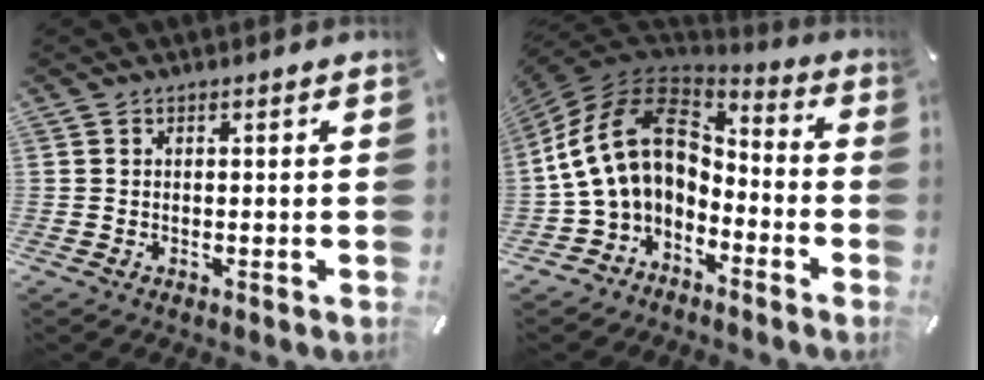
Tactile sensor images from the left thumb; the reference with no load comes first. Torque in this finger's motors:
{"motor_torque": [0.31, 3.03, 1.69, 0.01, 0.92]}